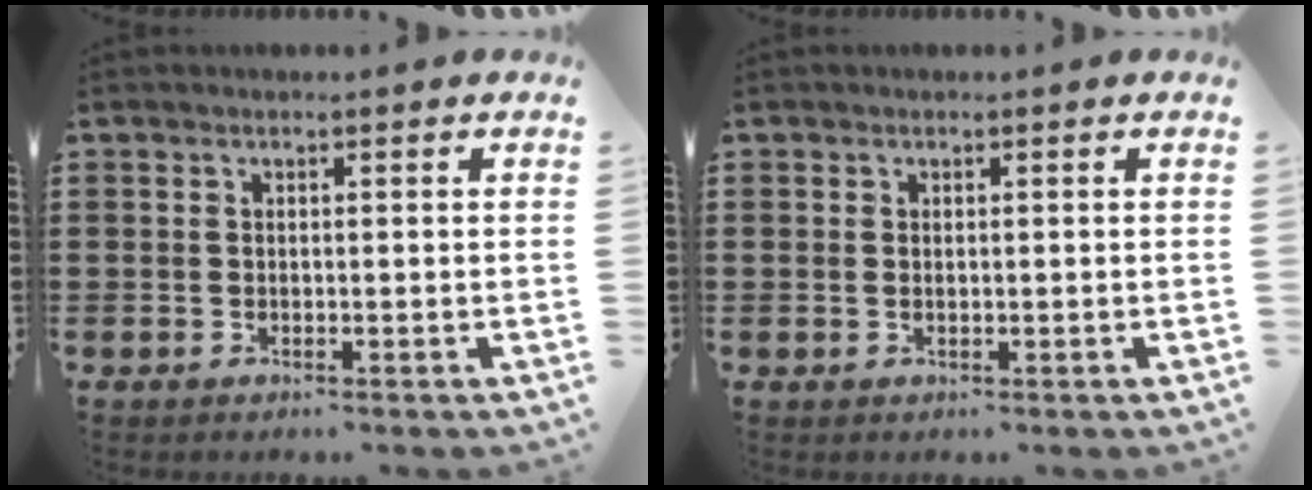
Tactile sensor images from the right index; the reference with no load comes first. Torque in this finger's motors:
{"motor_torque": [-0.58, 1.12, 0.02, -0.01]}